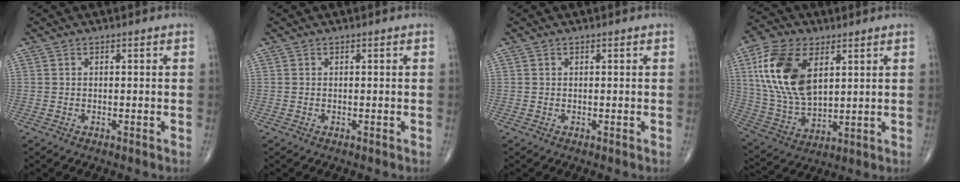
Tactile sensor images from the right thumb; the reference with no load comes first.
{"total": 0.0}
{"total": 0.0}
{"total": 18.0, "force": [5.9, 10.1, 13.7], "torque": [-0.262, -0.016, 0.116]}